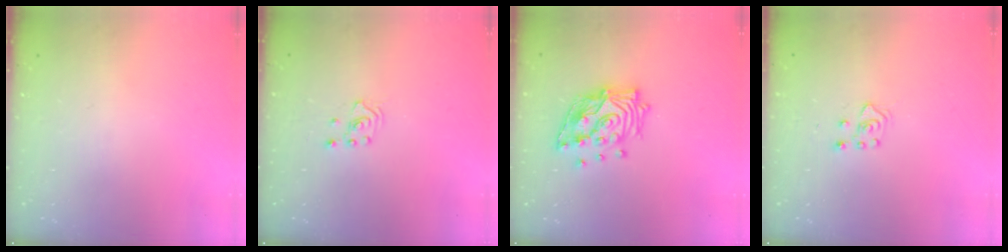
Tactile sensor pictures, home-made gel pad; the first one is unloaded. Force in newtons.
{"total": 2.0, "press": 2.0, "slide": 0.3}
{"total": 16.7, "press": 16.7, "slide": 1.2}
{"total": 4.9, "press": 4.8, "slide": 0.8}